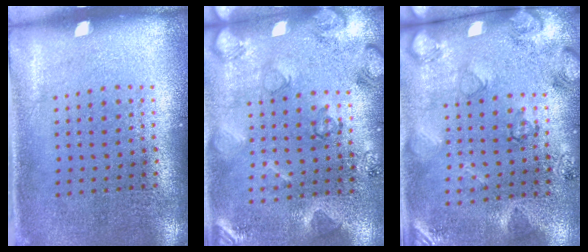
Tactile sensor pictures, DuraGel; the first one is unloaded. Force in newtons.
{"total": 2.1, "press": 2.1, "slide": 0.5}
{"total": 2.6, "press": 1.7, "slide": 1.9}